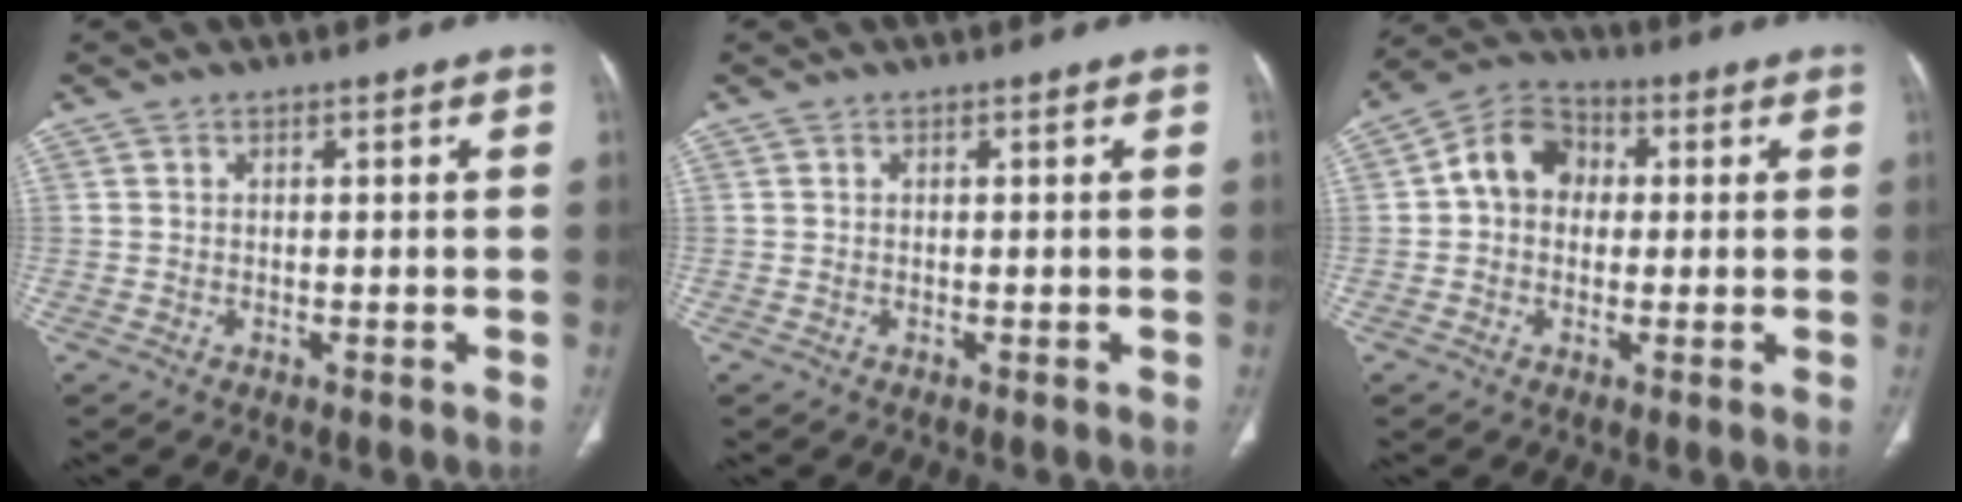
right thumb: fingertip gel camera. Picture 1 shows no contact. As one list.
[{"total": 0.0}, {"total": 9.1, "force": [1.0, 7.3, 5.3], "torque": [-0.071, 0.024, 0.002]}]